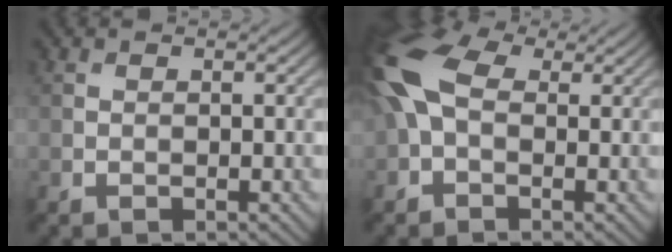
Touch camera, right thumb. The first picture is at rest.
{"total": 10.8, "force": [1.0, 6.5, 8.6], "torque": [-0.230, 0.019, -0.001]}